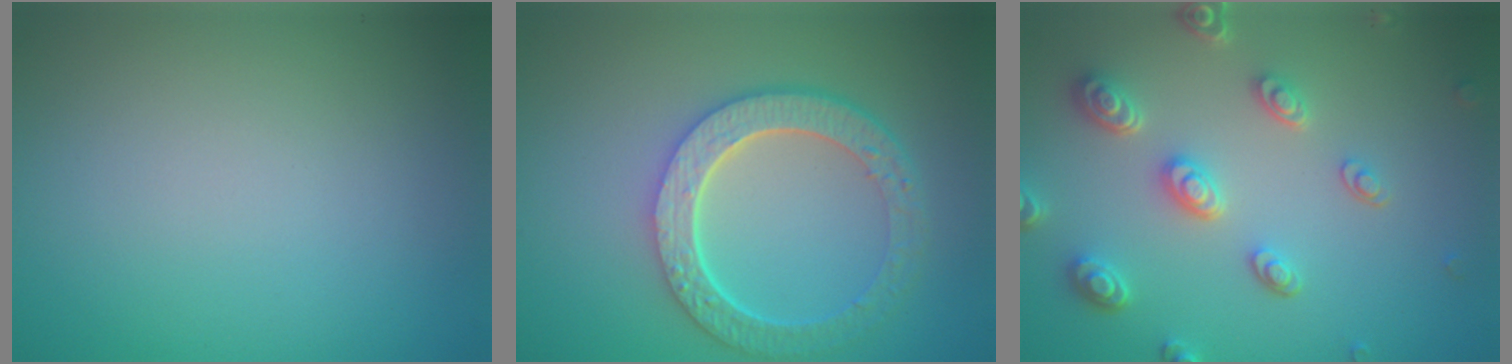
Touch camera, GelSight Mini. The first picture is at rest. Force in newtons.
{"total": 6.0, "press": 4.4, "slide": 4.1}
{"total": 4.6, "press": 3.7, "slide": 2.8}